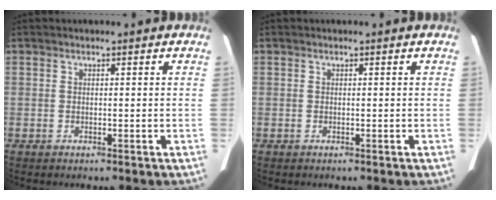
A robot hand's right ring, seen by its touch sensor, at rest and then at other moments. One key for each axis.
{"total": 0.0}